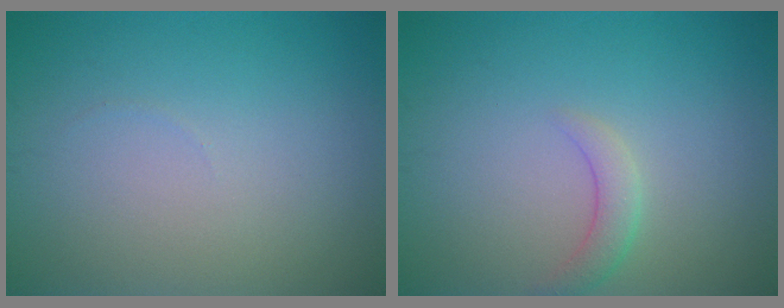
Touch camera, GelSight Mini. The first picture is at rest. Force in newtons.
{"total": 1.8, "press": 1.8, "slide": 0.1}